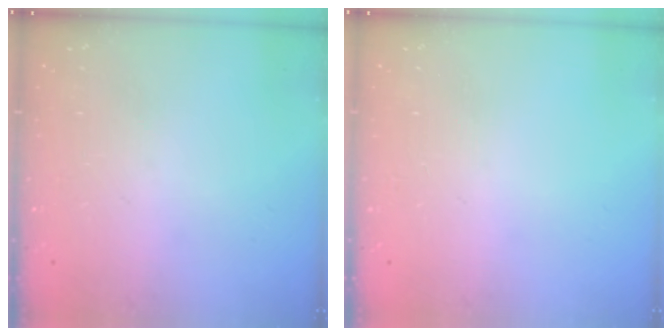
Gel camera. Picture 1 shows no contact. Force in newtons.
{"total": 0.0}